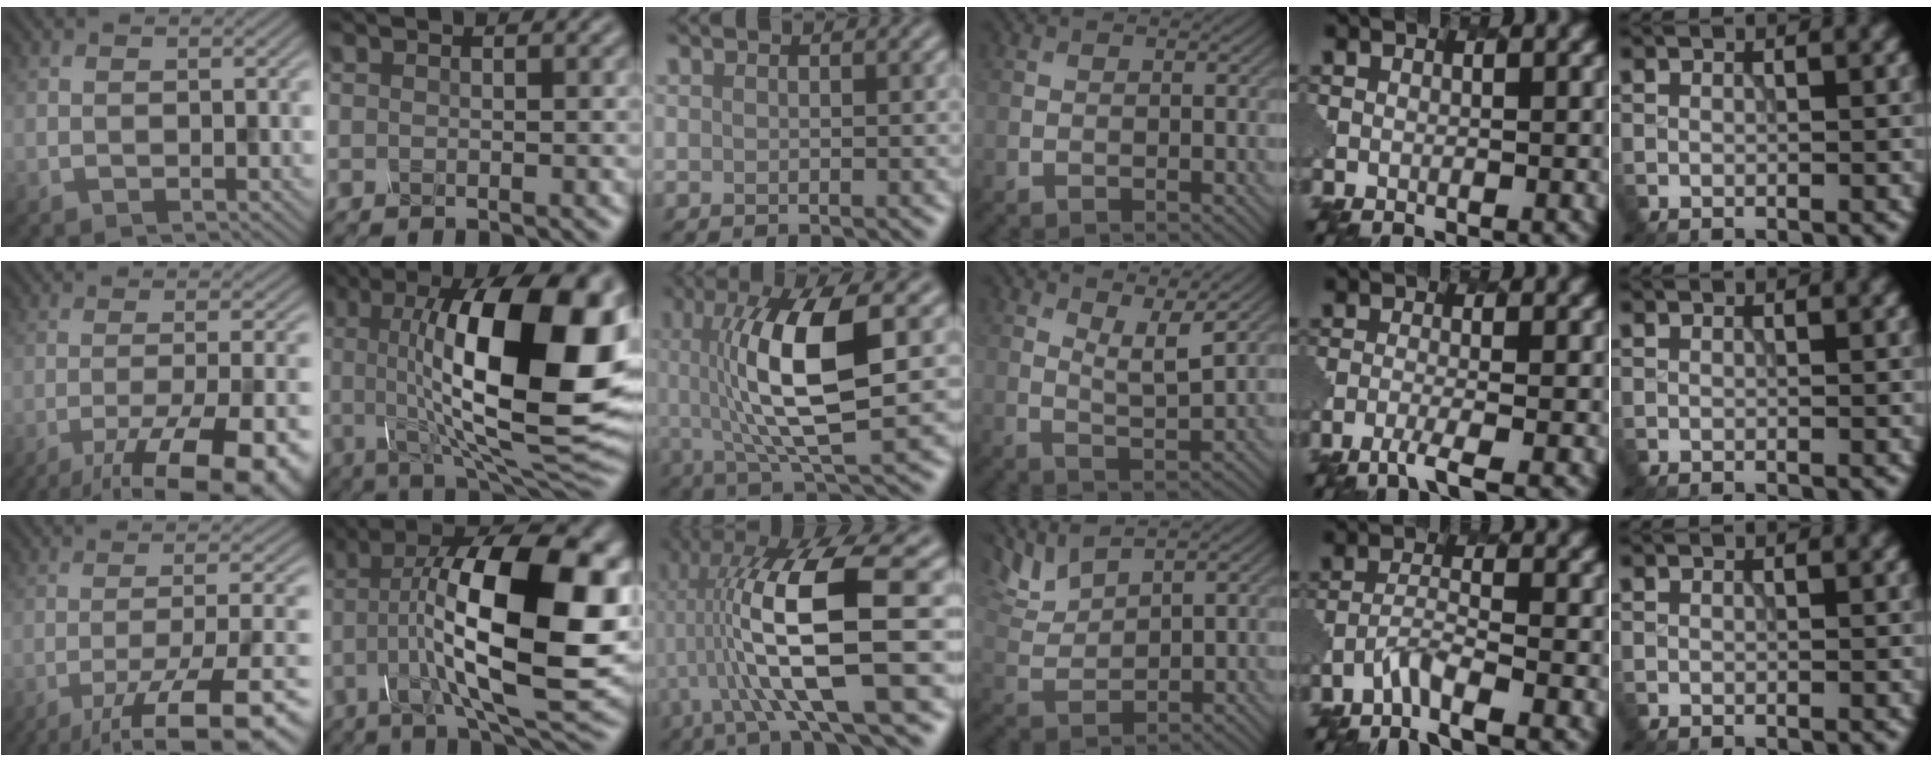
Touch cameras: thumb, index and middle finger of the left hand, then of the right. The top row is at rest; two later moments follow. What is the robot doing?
{"motion": "screw", "object": "spray bottle"}